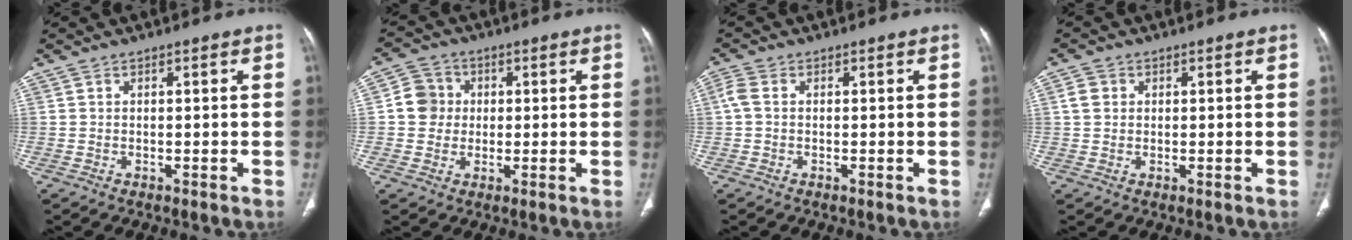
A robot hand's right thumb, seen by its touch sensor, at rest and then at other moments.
{"total": 6.1, "force": [0.4, 5.8, 1.9], "torque": [-0.011, 0.009, 0.000]}
{"total": 2.5, "force": [0.1, 1.6, 1.9], "torque": [-0.053, 0.008, -0.003]}
{"total": 2.6, "force": [0.5, 2.3, 1.2], "torque": [-0.015, 0.006, 0.007]}